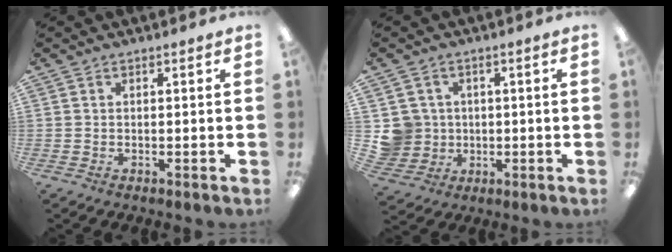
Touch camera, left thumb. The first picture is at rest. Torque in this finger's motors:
{"motor_torque": [-0.24, 0.33, 0.10, -0.21, 0.02]}